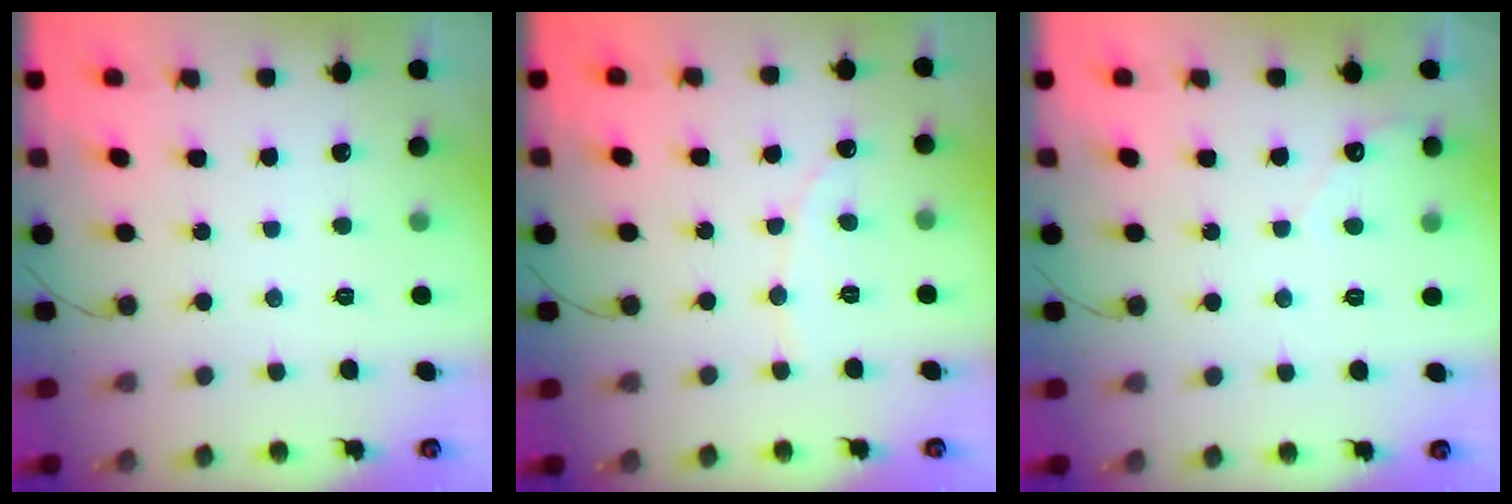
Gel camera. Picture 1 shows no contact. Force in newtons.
{"total": 1.7, "press": 1.6, "slide": 0.1}
{"total": 2.6, "press": 2.6, "slide": 0.2}